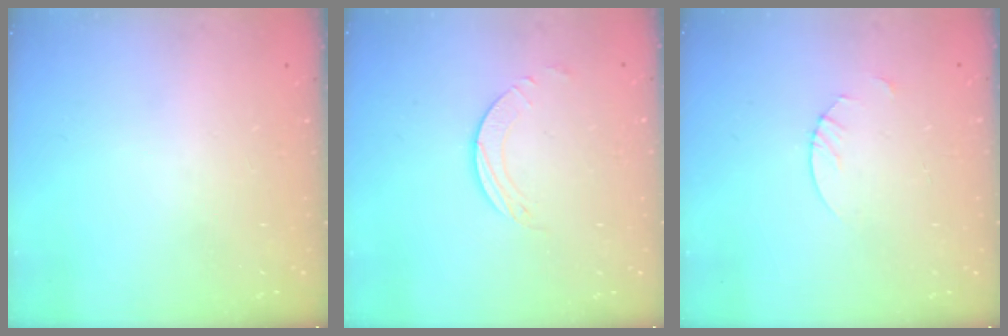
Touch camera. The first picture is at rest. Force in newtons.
{"total": 2.0, "press": 1.9, "slide": 0.3}
{"total": 1.8, "press": 1.8, "slide": 0.2}